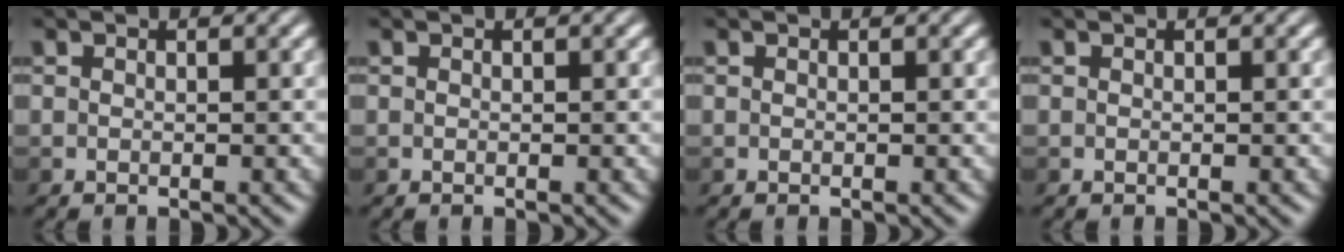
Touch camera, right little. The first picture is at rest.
{"total": 0.0}
{"total": 0.0}
{"total": 0.0}